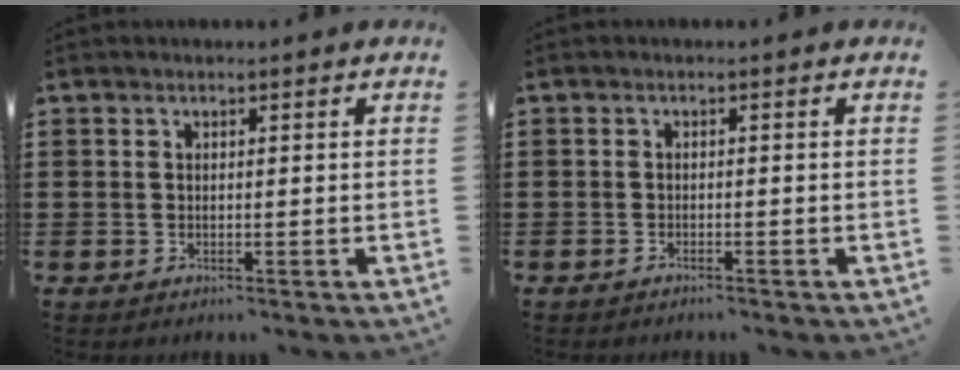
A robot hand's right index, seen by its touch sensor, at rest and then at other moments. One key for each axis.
{"total": 0.8, "fx": -0.8, "fy": -0.1, "fz": 0.1, "tx": -0.005, "ty": -0.003, "tz": -0.015}